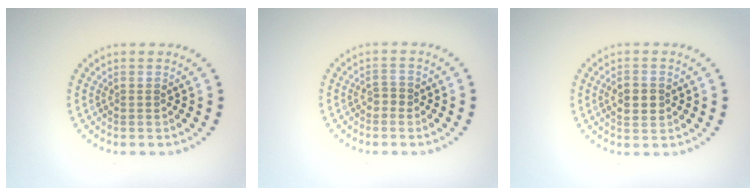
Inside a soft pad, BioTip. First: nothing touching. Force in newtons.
{"total": 1.0, "press": 0.8, "slide": 0.5}
{"total": 2.7, "press": 2.7, "slide": 0.2}